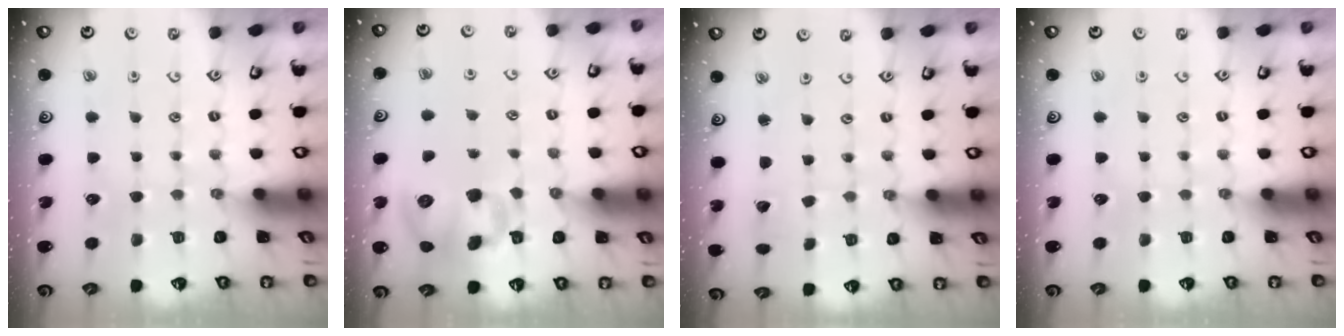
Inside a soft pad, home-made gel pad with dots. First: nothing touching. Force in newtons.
{"total": 10.7, "press": 10.5, "slide": 1.8}
{"total": 1.2, "press": 1.2, "slide": 0.1}
{"total": 0.0}